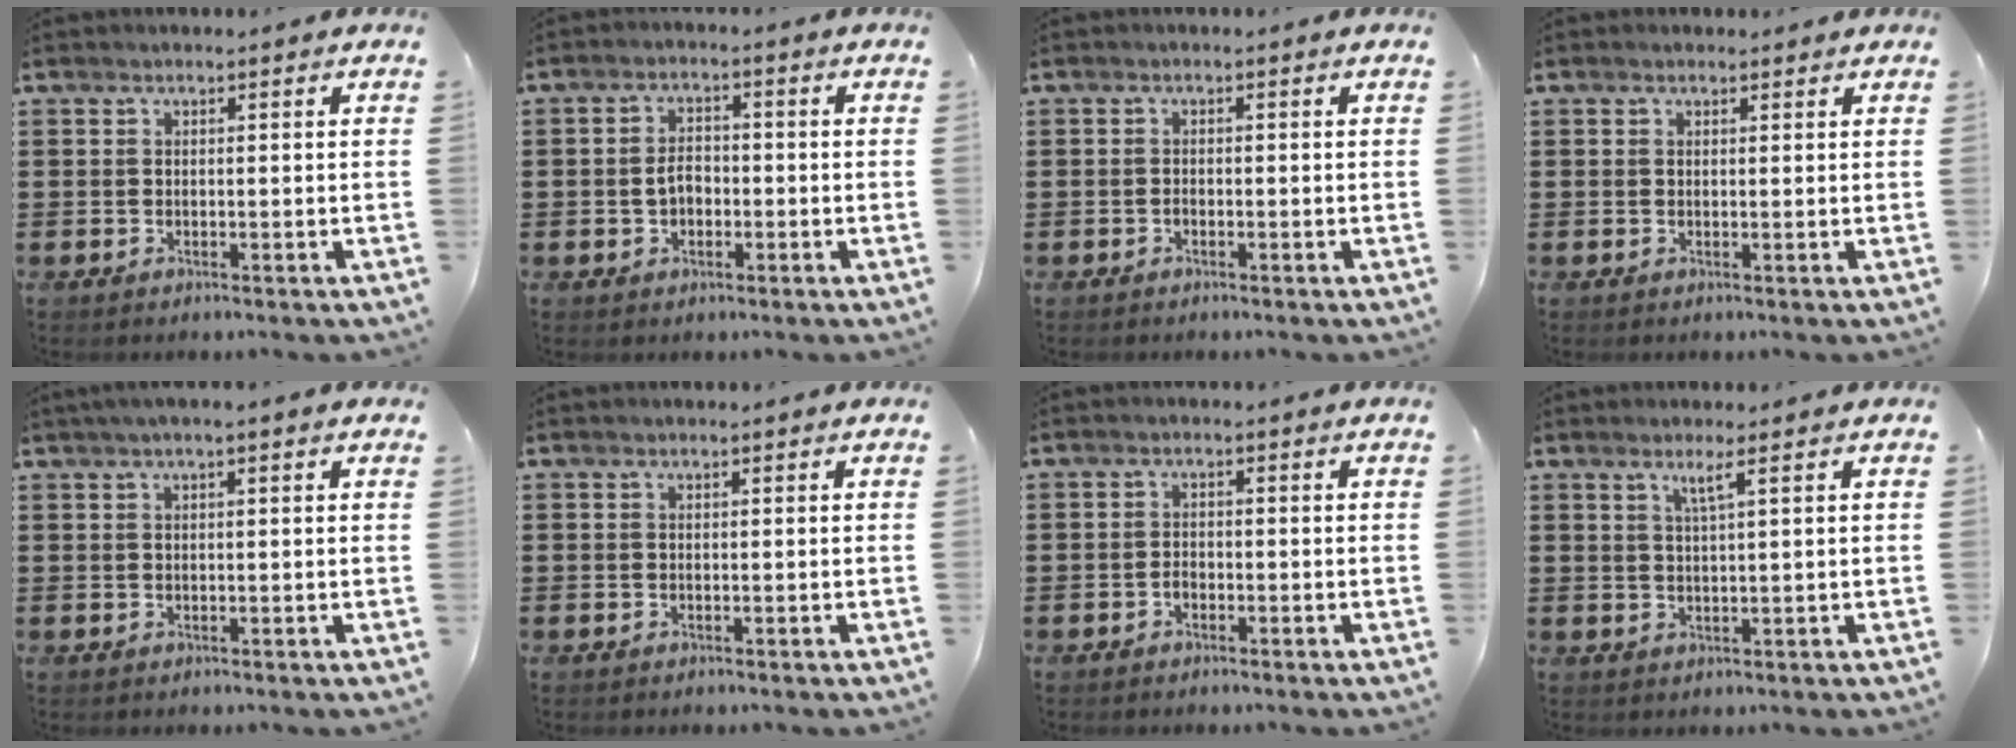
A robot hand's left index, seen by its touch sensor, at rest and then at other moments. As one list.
[{"total": 3.0, "force": [-0.5, 2.0, 2.2], "torque": [-0.044, 0.005, -0.012]}, {"total": 0.5, "force": [-0.4, 0.2, 0.2], "torque": [-0.008, -0.002, -0.008]}, {"total": 0.6, "force": [0.5, 0.3, 0.2], "torque": [-0.004, 0.003, 0.010]}, {"total": 1.3, "force": [0.5, 0.0, 1.2], "torque": [-0.023, 0.001, 0.009]}, {"total": 0.0}, {"total": 1.3, "force": [-0.7, 0.8, 0.7], "torque": [-0.017, 0.001, -0.014]}, {"total": 2.4, "force": [1.1, -0.2, 2.1], "torque": [-0.044, -0.005, 0.019]}]